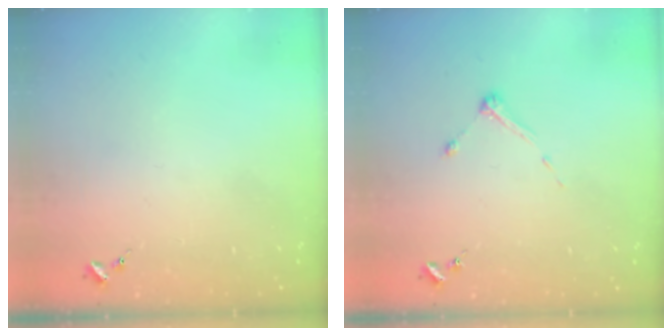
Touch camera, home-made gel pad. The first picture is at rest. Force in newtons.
{"total": 3.9, "press": 3.8, "slide": 0.4}